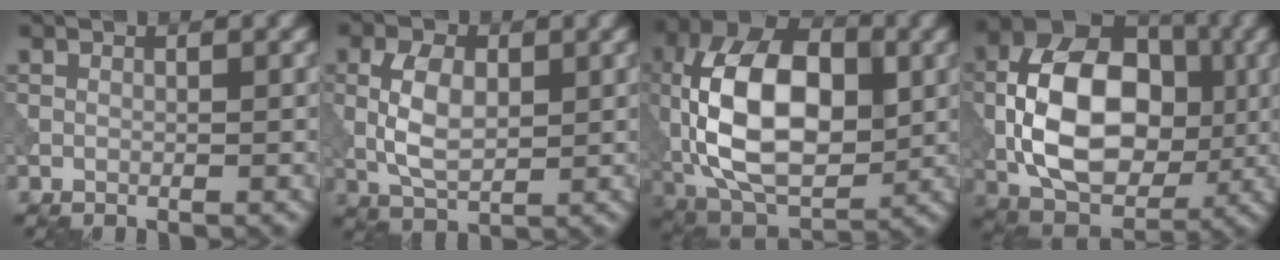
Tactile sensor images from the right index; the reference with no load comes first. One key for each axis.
{"total": 4.5, "fx": 0.4, "fy": 2.5, "fz": 3.7, "tx": -0.079, "ty": 0.004, "tz": 0.010}
{"total": 13.7, "fx": 0.2, "fy": 8.0, "fz": 11.1, "tx": -0.208, "ty": 0.019, "tz": -0.007}
{"total": 12.1, "fx": -0.9, "fy": 7.9, "fz": 9.1, "tx": -0.162, "ty": 0.010, "tz": -0.024}